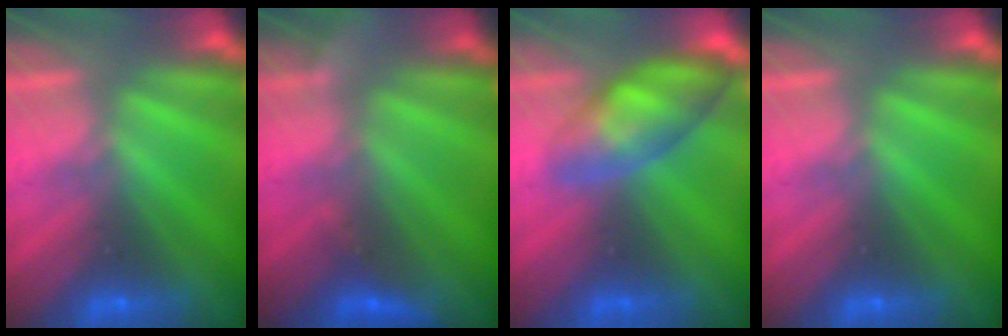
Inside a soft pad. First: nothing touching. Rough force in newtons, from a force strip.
{"total": 2.9}
{"total": 4.5}
{"total": 0.0}